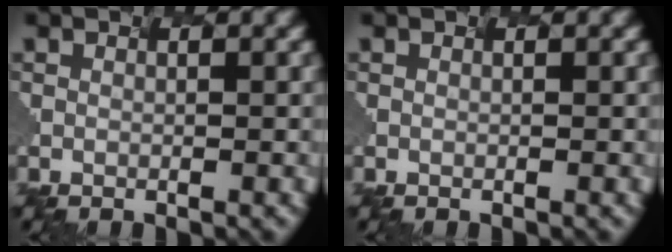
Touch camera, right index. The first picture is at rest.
{"total": 0.0}